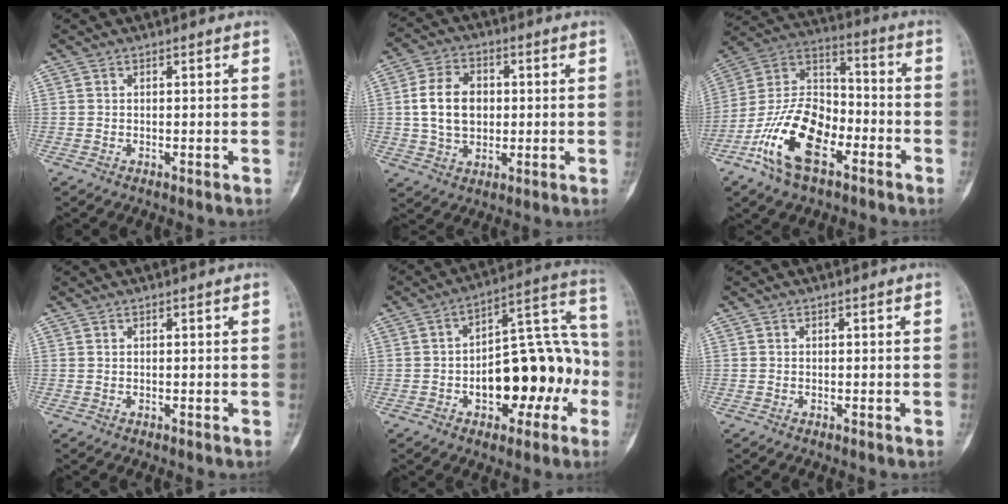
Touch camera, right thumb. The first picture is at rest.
{"total": 10.3, "force": [0.6, 7.5, 7.1], "torque": [-0.110, 0.008, 0.011]}
{"total": 18.3, "force": [-8.4, 9.8, 12.9], "torque": [-0.226, 0.061, -0.162]}
{"total": 0.0}
{"total": 19.1, "force": [-4.6, 10.2, 15.4], "torque": [-0.180, 0.065, -0.060]}
{"total": 0.0}